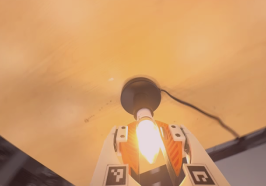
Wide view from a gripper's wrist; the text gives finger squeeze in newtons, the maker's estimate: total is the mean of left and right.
{"total": 15.0, "left": 14.5, "right": 15.6}